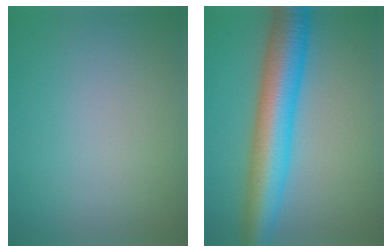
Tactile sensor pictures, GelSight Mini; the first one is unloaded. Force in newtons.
{"total": 9.0, "press": 8.9, "slide": 0.2}